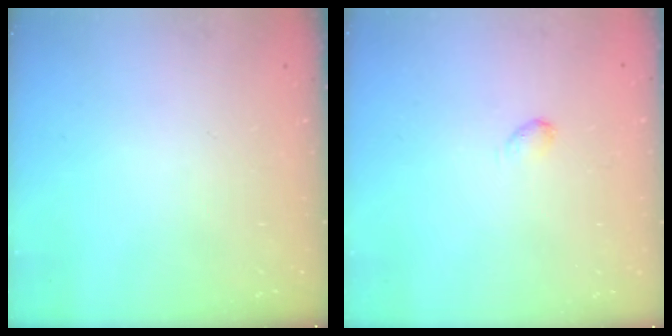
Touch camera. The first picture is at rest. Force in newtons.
{"total": 2.7, "press": 2.7, "slide": 0.5}